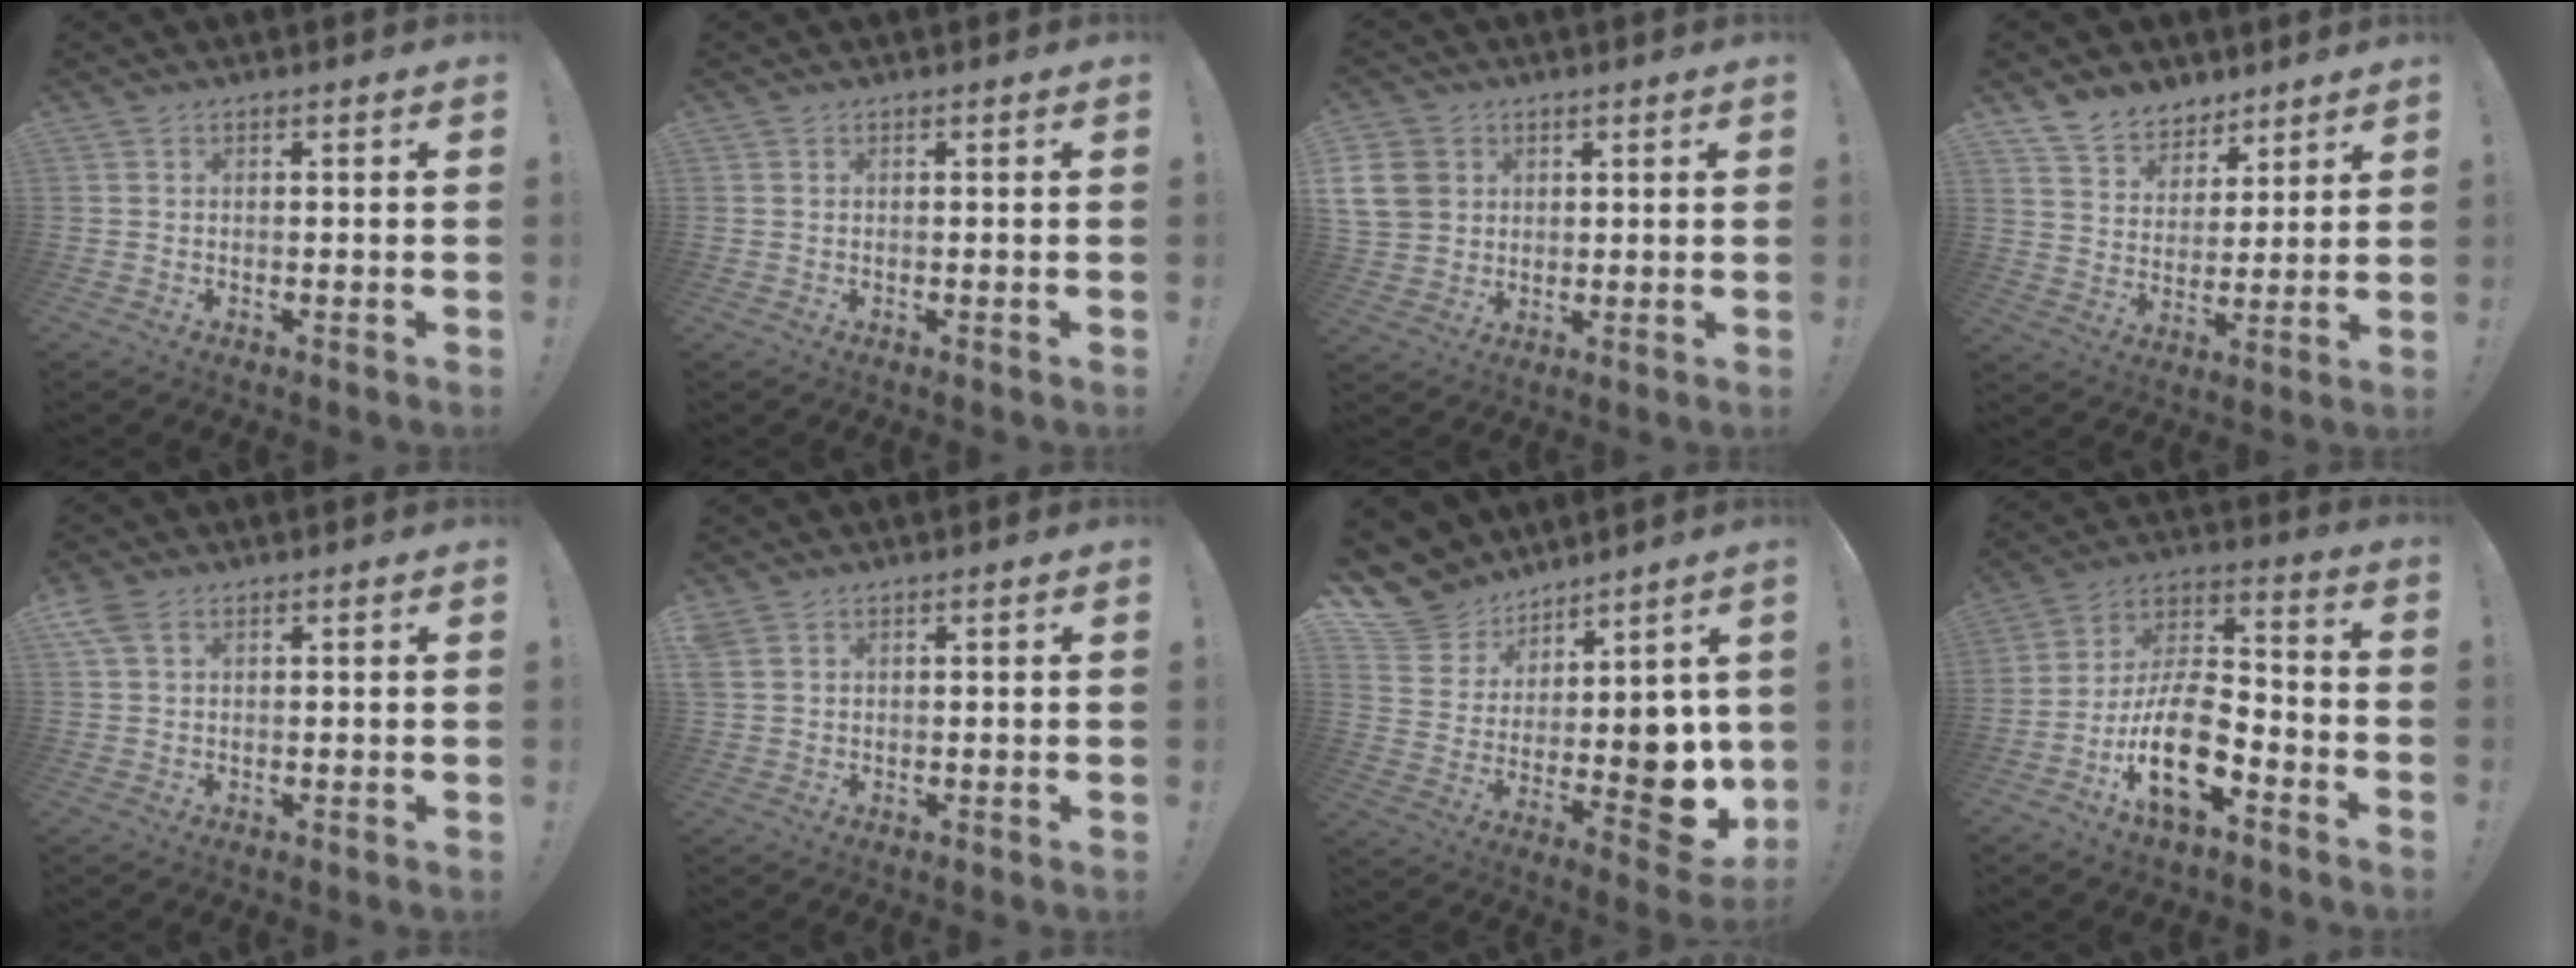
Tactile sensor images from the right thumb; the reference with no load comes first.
{"total": 0.0}
{"total": 10.6, "force": [2.9, 9.1, 4.7], "torque": [-0.095, -0.007, 0.062]}
{"total": 9.7, "force": [7.6, 5.8, 1.4], "torque": [-0.035, -0.059, 0.152]}
{"total": 4.3, "force": [2.3, 2.4, 2.8], "torque": [-0.052, -0.003, 0.046]}
{"total": 3.2, "force": [1.9, 2.0, 1.5], "torque": [-0.037, 0.001, 0.041]}
{"total": 13.2, "force": [5.7, 10.1, 6.2], "torque": [-0.071, -0.063, 0.132]}
{"total": 18.4, "force": [-8.5, 9.0, 13.6], "torque": [-0.254, 0.043, -0.140]}